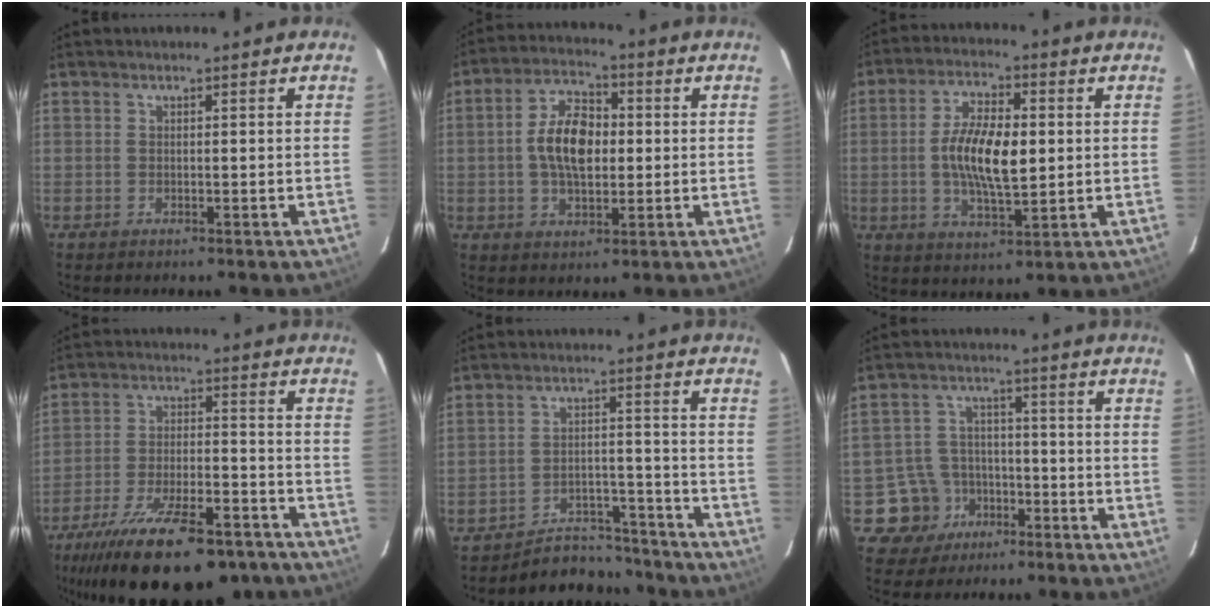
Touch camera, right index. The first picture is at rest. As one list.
[{"total": 10.2, "force": [0.2, 5.8, 8.4], "torque": [-0.157, 0.018, 0.003]}, {"total": 11.2, "force": [0.2, 4.3, 10.3], "torque": [-0.197, 0.003, 0.003]}, {"total": 25.0, "force": [-18.8, 8.4, 14.2], "torque": [-0.265, -0.039, -0.276]}, {"total": 10.3, "force": [-9.7, 3.5, 0.6], "torque": [-0.024, 0.032, -0.137]}, {"total": 9.3, "force": [-5.4, 7.6, 0.9], "torque": [-0.039, 0.030, -0.082]}]